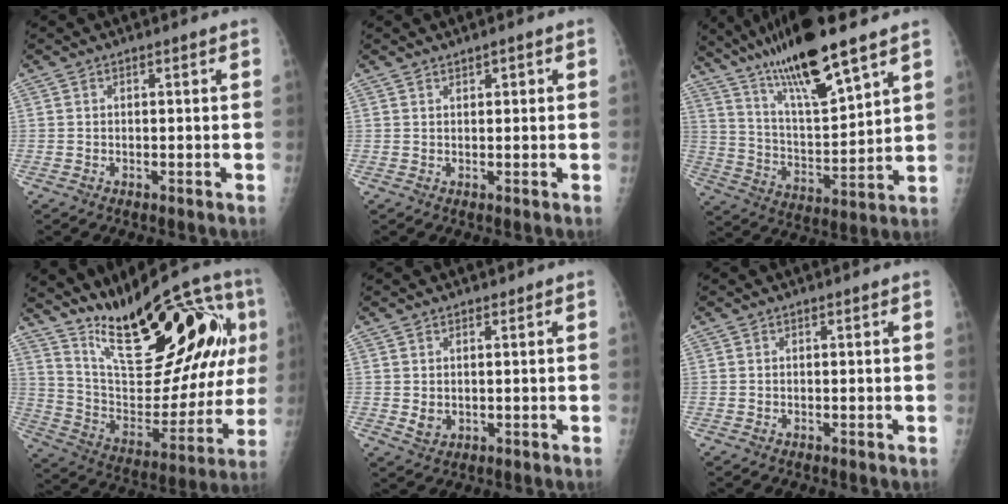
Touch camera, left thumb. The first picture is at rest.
{"total": 1.1, "force": [0.7, 0.7, 0.5], "torque": [0.002, 0.000, 0.007]}
{"total": 18.9, "force": [13.1, 3.4, 13.2], "torque": [-0.219, -0.057, 0.241]}
{"total": 27.4, "force": [11.9, 9.8, 22.6], "torque": [-0.309, -0.028, 0.208]}
{"total": 2.7, "force": [0.2, 2.3, 1.4], "torque": [-0.016, -0.004, 0.010]}
{"total": 0.0}